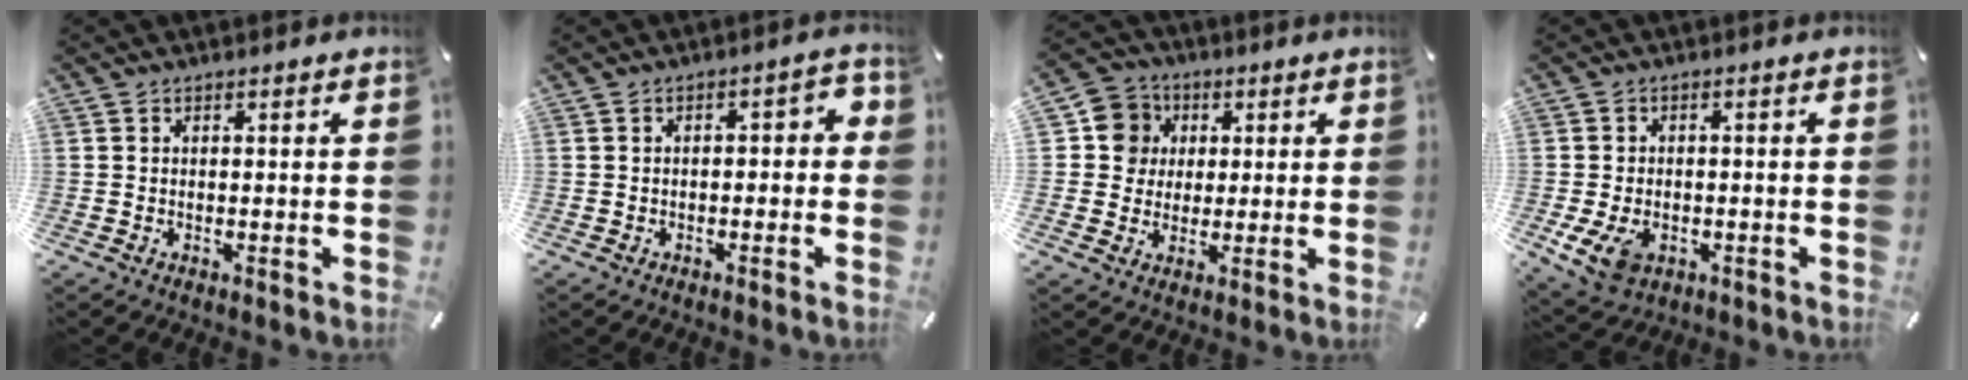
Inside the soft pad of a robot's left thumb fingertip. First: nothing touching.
{"total": 3.2, "force": [-1.7, 1.6, 2.2], "torque": [-0.038, 0.016, -0.034]}
{"total": 8.8, "force": [1.1, 8.5, 1.8], "torque": [-0.020, 0.001, 0.023]}
{"total": 6.5, "force": [-2.2, 4.9, 3.6], "torque": [-0.075, 0.005, -0.040]}